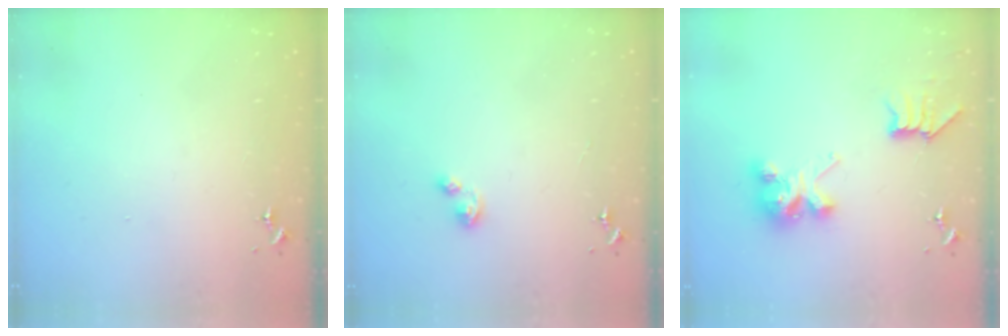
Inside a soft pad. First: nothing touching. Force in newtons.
{"total": 2.6, "press": 2.6, "slide": 0.3}
{"total": 8.0, "press": 8.0, "slide": 0.1}